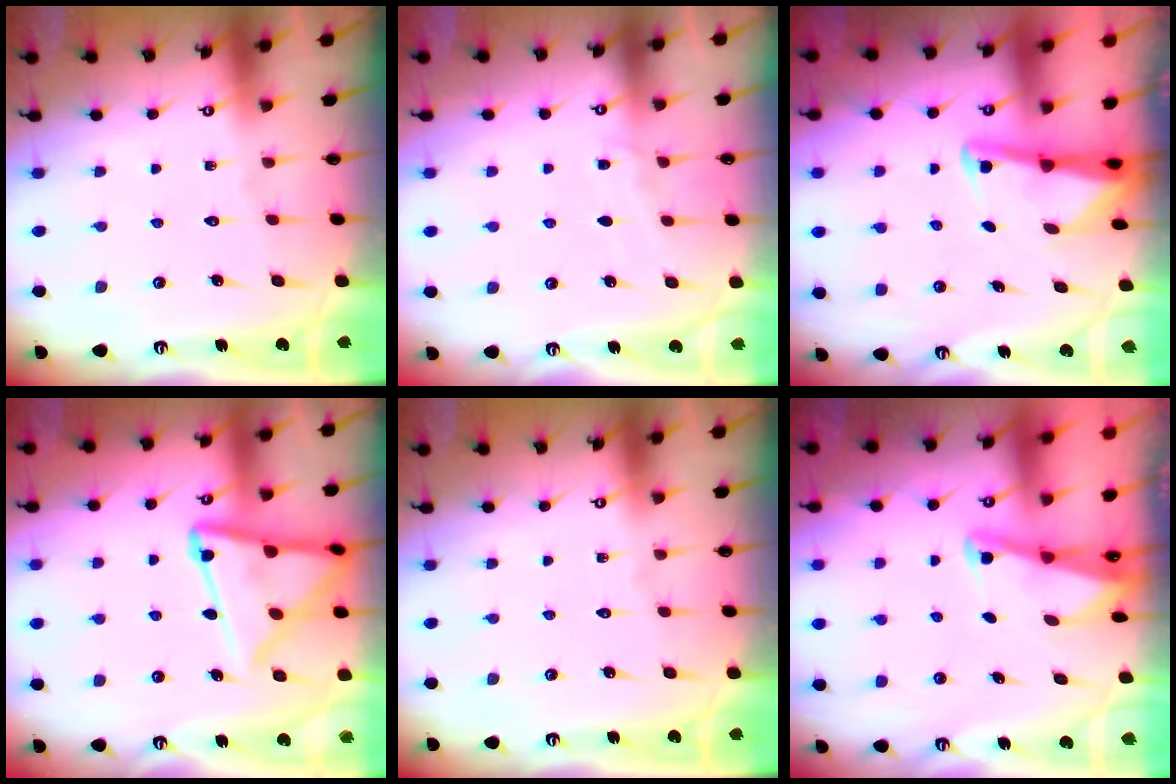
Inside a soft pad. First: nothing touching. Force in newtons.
{"total": 4.1, "press": 4.1, "slide": 0.5}
{"total": 3.0, "press": 3.0, "slide": 0.3}
{"total": 16.2, "press": 16.1, "slide": 1.7}
{"total": 0.0}
{"total": 2.2, "press": 2.2, "slide": 0.3}